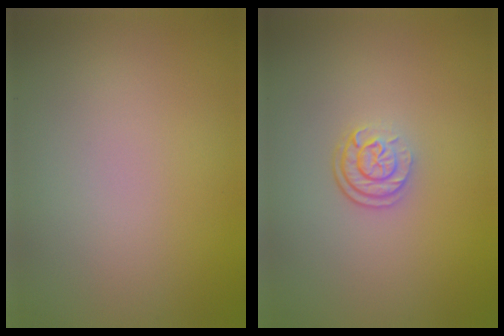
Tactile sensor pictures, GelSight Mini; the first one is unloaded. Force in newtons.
{"total": 2.6, "press": 1.9, "slide": 1.8}